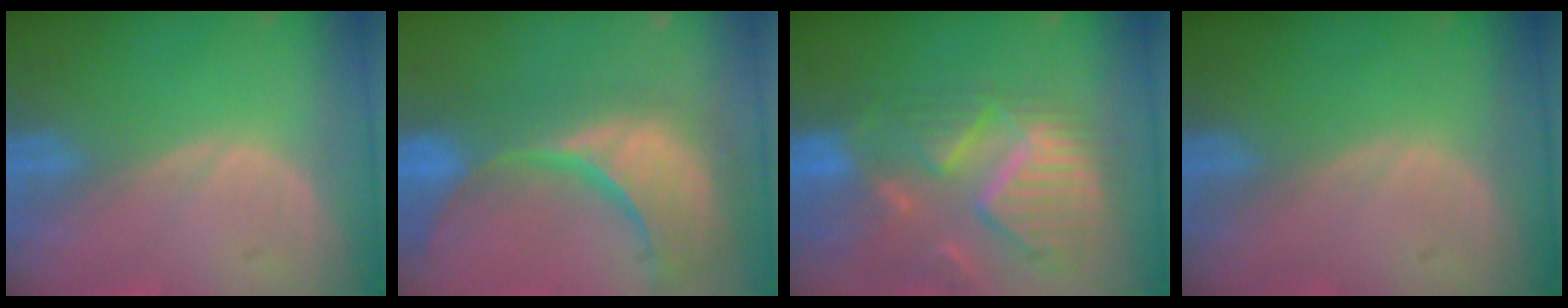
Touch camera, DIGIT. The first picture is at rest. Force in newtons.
{"total": 15.2, "press": 12.2, "slide": 9.1}
{"total": 11.8, "press": 10.4, "slide": 5.7}
{"total": 0.0}